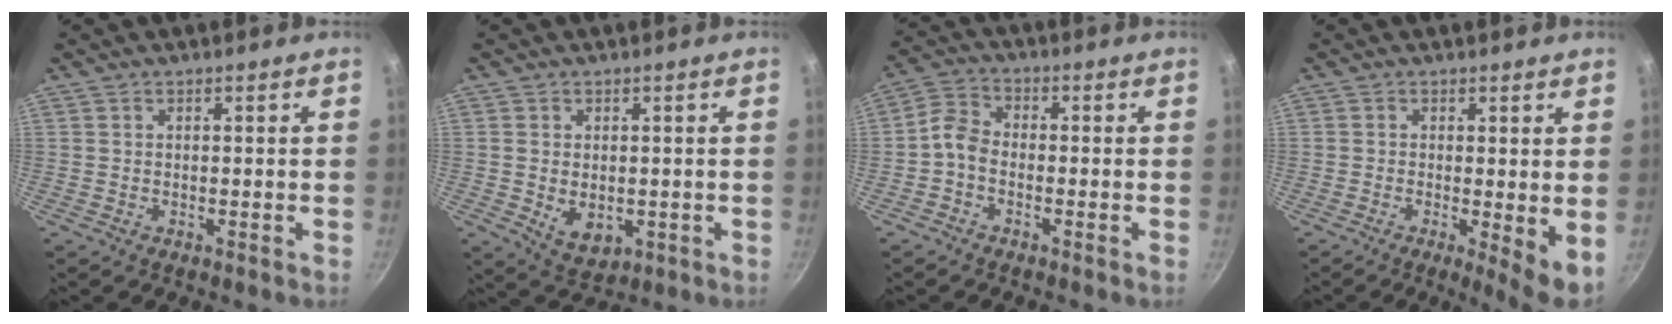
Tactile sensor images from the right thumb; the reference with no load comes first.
{"total": 6.1, "force": [-0.6, 4.2, 4.4], "torque": [-0.061, -0.011, 0.003]}
{"total": 4.4, "force": [-1.8, 3.1, 2.7], "torque": [-0.057, 0.030, -0.048]}
{"total": 5.6, "force": [-0.3, 1.5, 5.4], "torque": [-0.077, -0.015, -0.005]}